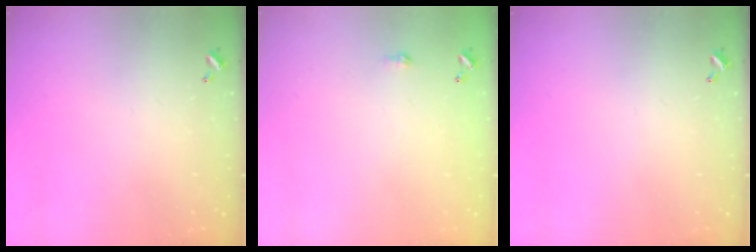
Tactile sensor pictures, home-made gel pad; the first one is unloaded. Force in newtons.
{"total": 1.8, "press": 1.8, "slide": 0.3}
{"total": 0.0}